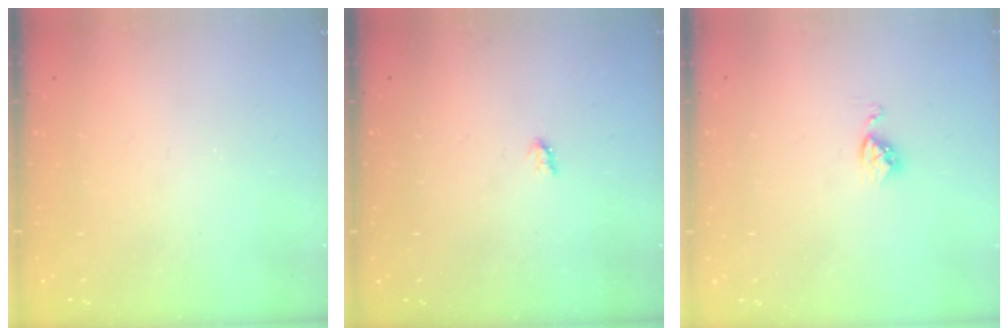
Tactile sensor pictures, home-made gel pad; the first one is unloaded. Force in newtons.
{"total": 1.9, "press": 1.9, "slide": 0.3}
{"total": 3.7, "press": 3.7, "slide": 0.5}